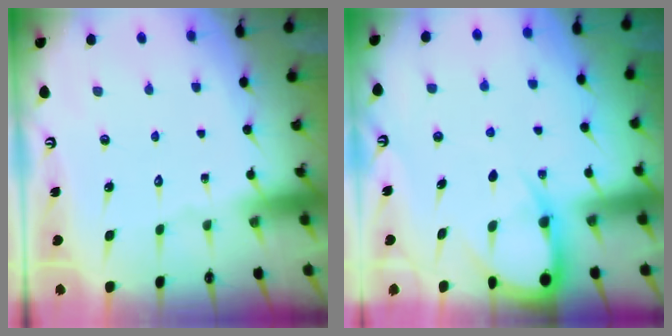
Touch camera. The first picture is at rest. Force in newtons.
{"total": 7.3, "press": 7.3, "slide": 0.8}